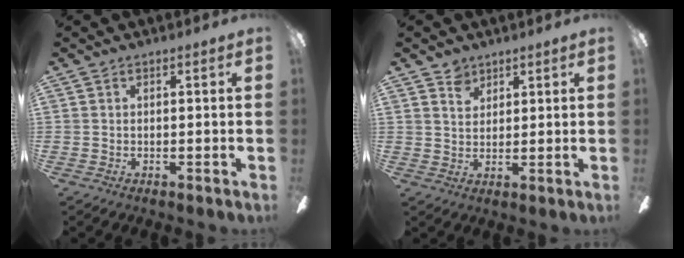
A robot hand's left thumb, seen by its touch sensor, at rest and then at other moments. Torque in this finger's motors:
{"motor_torque": [0.31, -0.36, -0.03, -0.06, -0.07]}